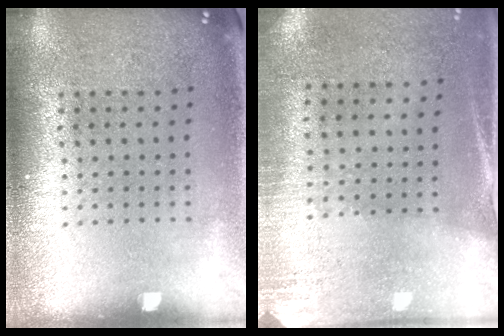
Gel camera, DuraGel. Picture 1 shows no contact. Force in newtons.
{"total": 2.7, "press": 2.4, "slide": 1.3}